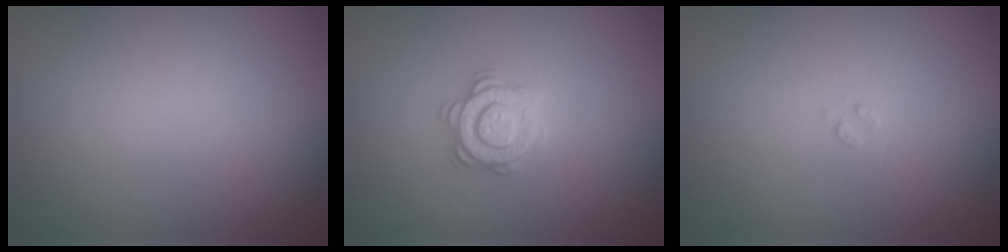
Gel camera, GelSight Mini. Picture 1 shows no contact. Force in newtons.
{"total": 2.9, "press": 2.8, "slide": 0.6}
{"total": 0.6, "press": 0.6, "slide": 0.2}